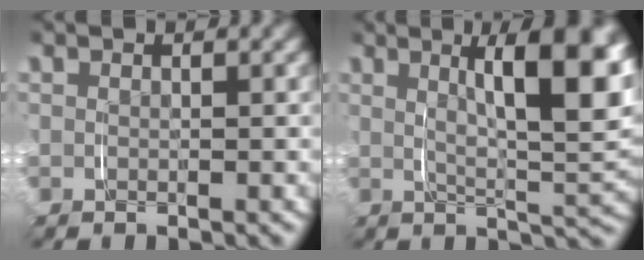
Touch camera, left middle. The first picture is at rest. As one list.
[{"total": 8.7, "force": [3.0, 1.9, 7.9], "torque": [-0.086, 0.010, 0.046]}]